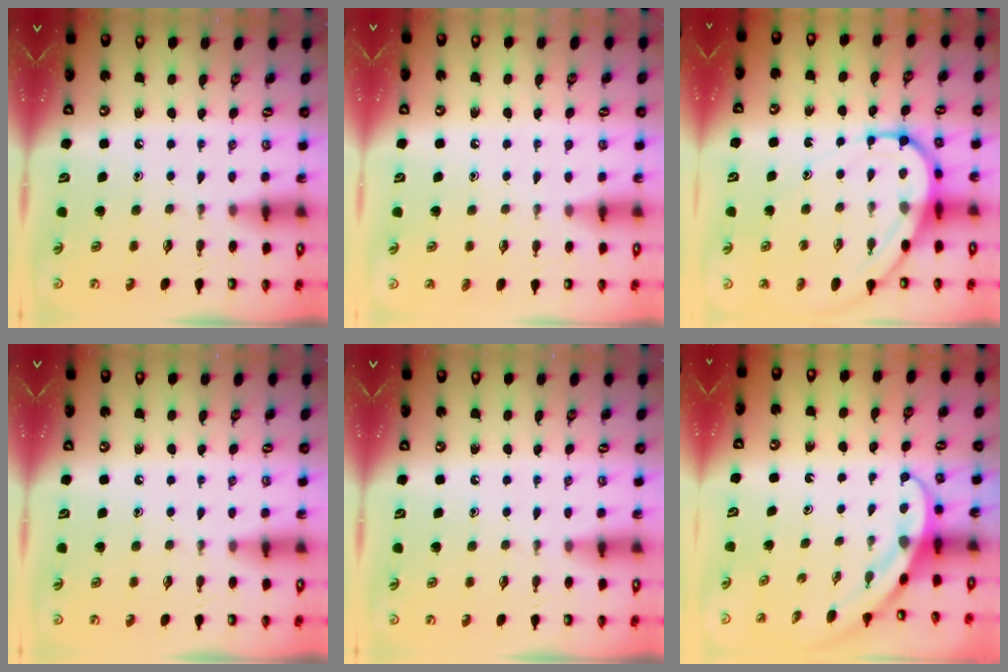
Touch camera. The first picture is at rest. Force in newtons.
{"total": 2.0, "press": 2.0, "slide": 0.2}
{"total": 10.9, "press": 10.8, "slide": 1.0}
{"total": 0.0}
{"total": 0.0}
{"total": 3.8, "press": 3.8, "slide": 0.3}